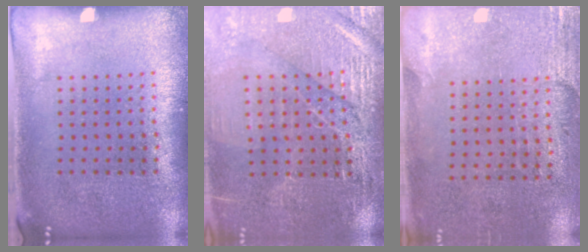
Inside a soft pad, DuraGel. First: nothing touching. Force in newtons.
{"total": 3.2, "press": 3.2, "slide": 0.2}
{"total": 2.8, "press": 2.5, "slide": 1.2}